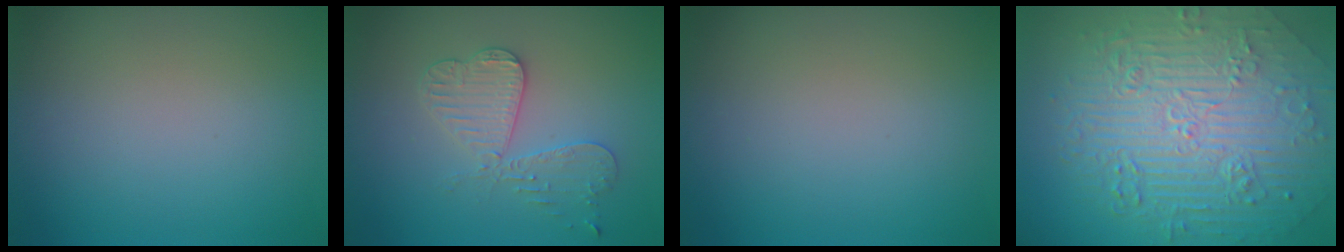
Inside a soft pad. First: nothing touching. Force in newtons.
{"total": 3.4, "press": 3.4, "slide": 0.6}
{"total": 0.0}
{"total": 10.6, "press": 7.0, "slide": 7.9}